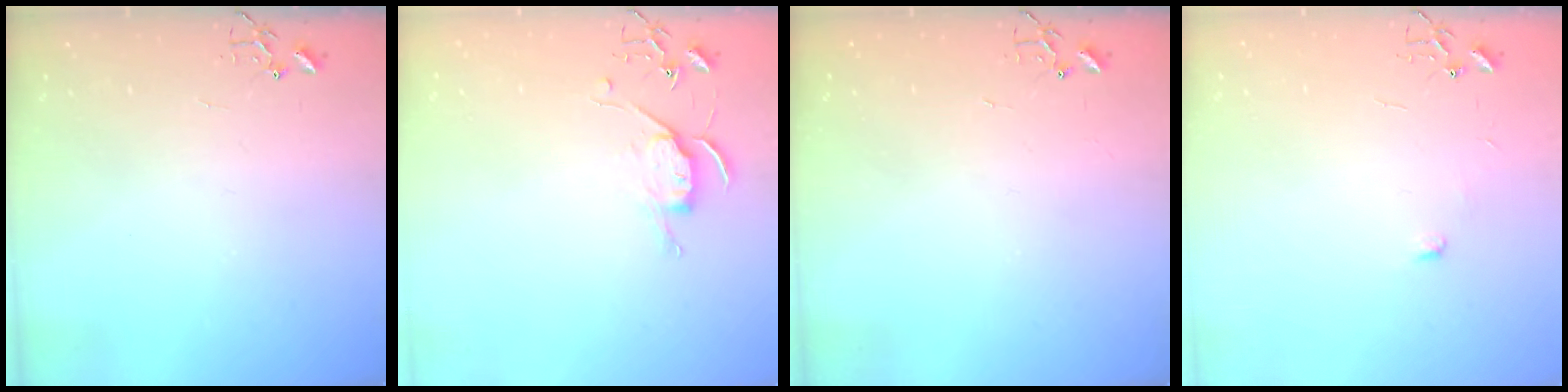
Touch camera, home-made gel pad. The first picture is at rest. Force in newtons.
{"total": 6.6, "press": 6.5, "slide": 0.7}
{"total": 1.5, "press": 1.5, "slide": 0.3}
{"total": 4.4, "press": 4.3, "slide": 0.5}